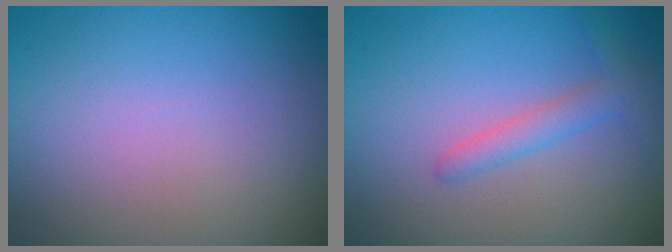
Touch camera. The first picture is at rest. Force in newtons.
{"total": 2.1, "press": 2.1, "slide": 0.1}